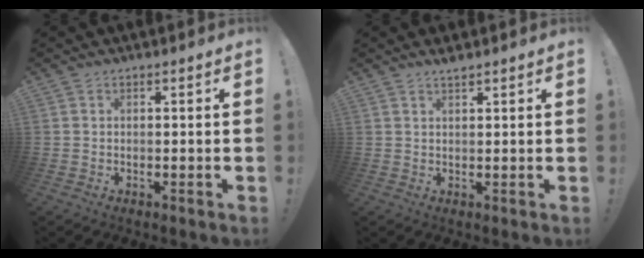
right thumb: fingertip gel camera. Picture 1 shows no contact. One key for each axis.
{"total": 1.7, "fx": 1.5, "fy": 0.0, "fz": 0.8, "tx": -0.015, "ty": -0.004, "tz": 0.026}